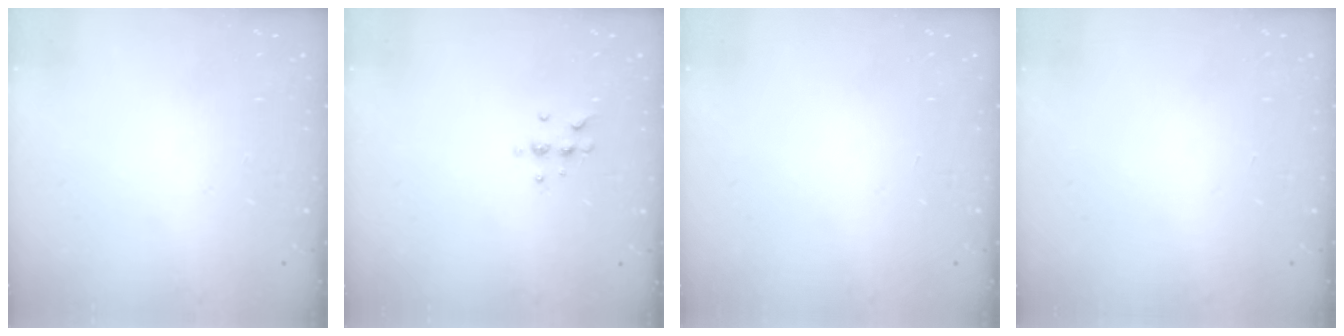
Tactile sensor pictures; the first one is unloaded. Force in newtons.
{"total": 5.7, "press": 5.5, "slide": 1.6}
{"total": 0.0}
{"total": 0.0}